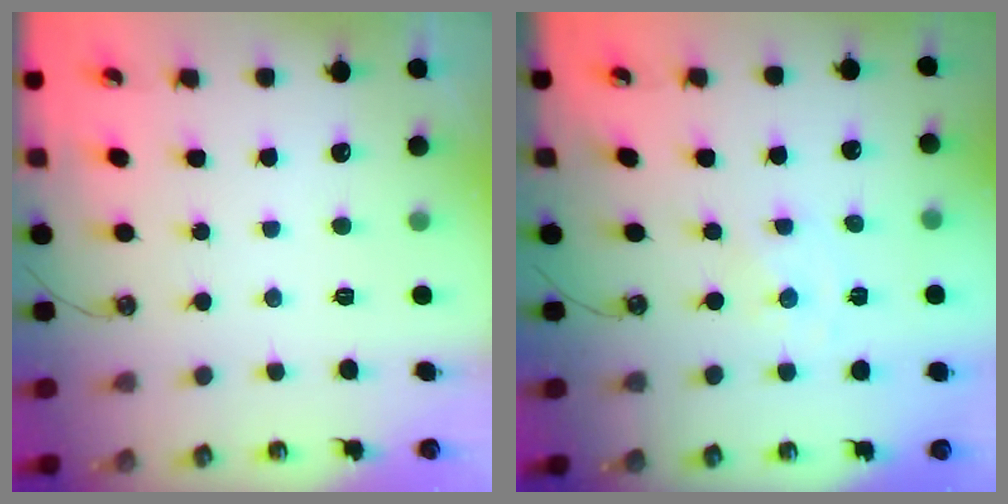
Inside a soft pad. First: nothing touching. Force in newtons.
{"total": 0.0}